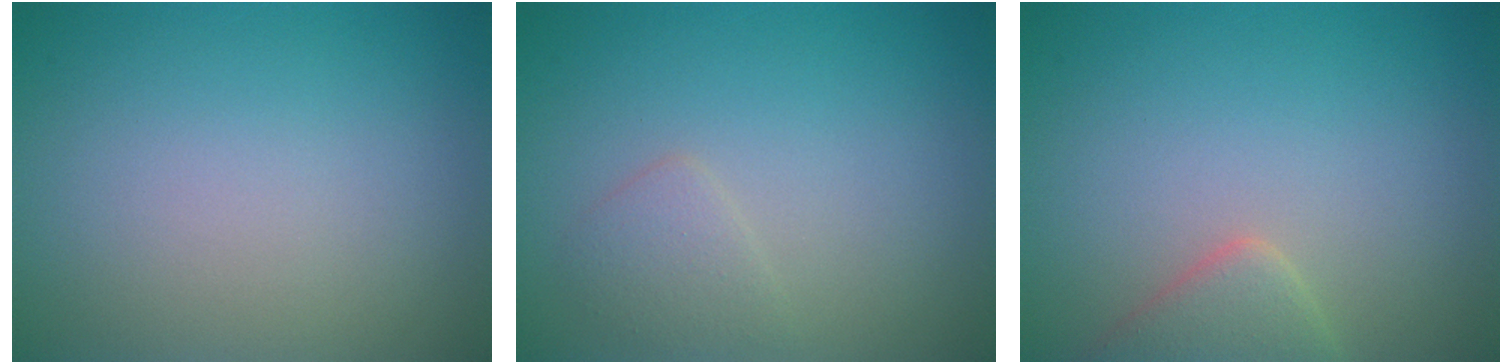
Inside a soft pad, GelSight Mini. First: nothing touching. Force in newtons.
{"total": 1.5, "press": 1.5, "slide": 0.1}
{"total": 2.8, "press": 2.8, "slide": 0.2}